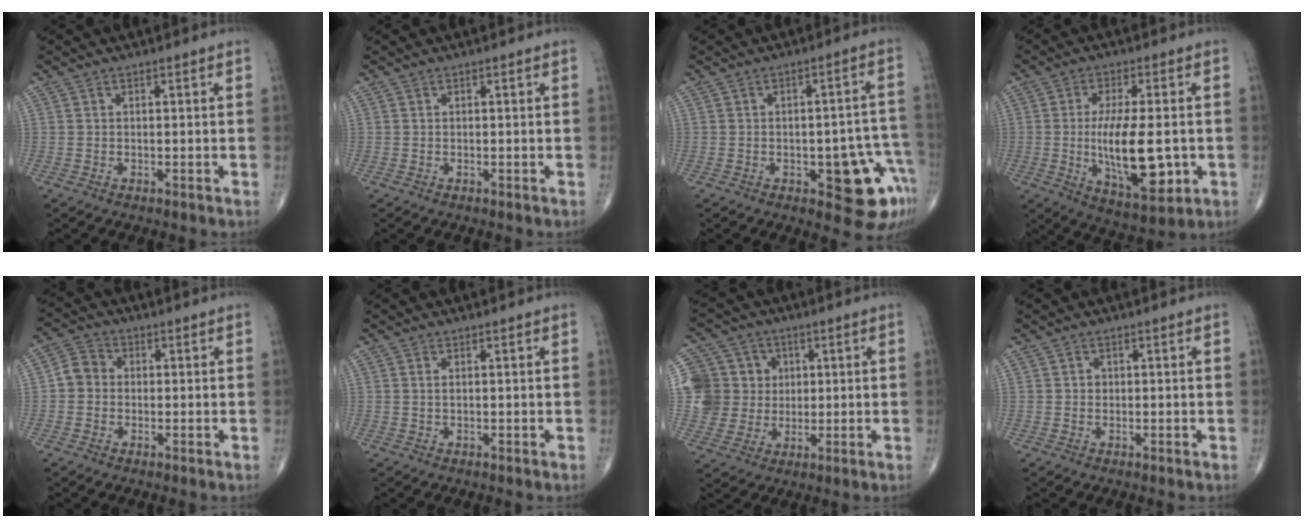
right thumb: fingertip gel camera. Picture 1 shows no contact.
{"total": 0.0}
{"total": 11.5, "force": [-4.7, 4.8, 9.4], "torque": [-0.070, 0.031, -0.050]}
{"total": 15.2, "force": [-1.9, 5.8, 13.9], "torque": [-0.221, -0.012, -0.020]}
{"total": 4.4, "force": [-0.4, 4.0, 1.8], "torque": [-0.020, 0.013, -0.017]}
{"total": 0.6, "force": [0.2, 0.2, 0.6], "torque": [-0.018, 0.001, 0.004]}
{"total": 11.6, "force": [1.8, 11.0, 3.2], "torque": [-0.034, 0.015, 0.037]}
{"total": 0.9, "force": [0.1, 0.9, 0.3], "torque": [0.001, 0.002, 0.001]}